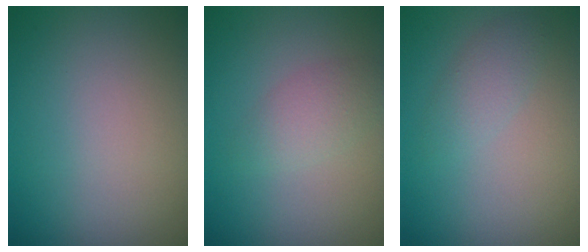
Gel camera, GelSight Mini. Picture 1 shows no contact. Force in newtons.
{"total": 2.0, "press": 2.0, "slide": 0.1}
{"total": 1.7, "press": 1.7, "slide": 0.1}